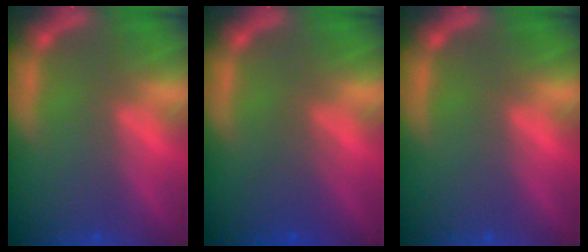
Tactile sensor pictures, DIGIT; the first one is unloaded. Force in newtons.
{"total": 2.5}
{"total": 0.0}